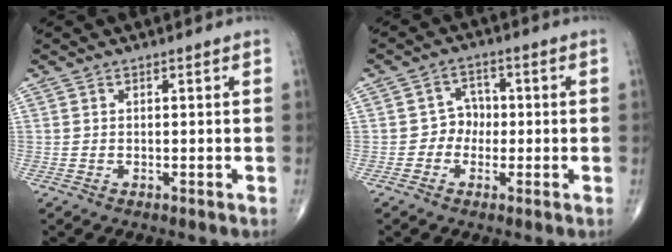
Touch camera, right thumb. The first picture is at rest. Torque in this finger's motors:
{"motor_torque": [-0.28, -0.26, 0.00, -0.25, 0.02]}